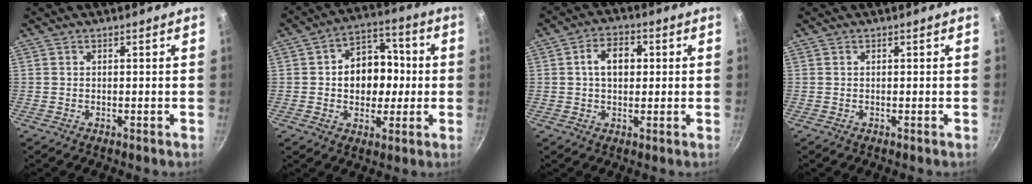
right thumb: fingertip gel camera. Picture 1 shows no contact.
{"total": 12.8, "force": [0.1, 9.9, 8.1], "torque": [-0.073, 0.020, -0.007]}
{"total": 6.8, "force": [1.0, 4.7, 4.9], "torque": [-0.059, 0.013, 0.010]}
{"total": 0.0}